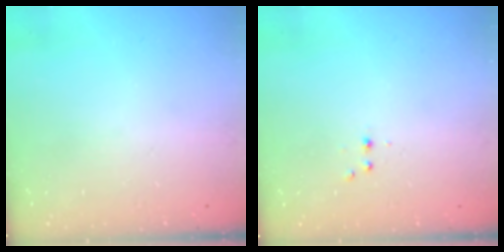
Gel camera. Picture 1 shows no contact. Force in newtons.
{"total": 2.3, "press": 2.1, "slide": 0.9}